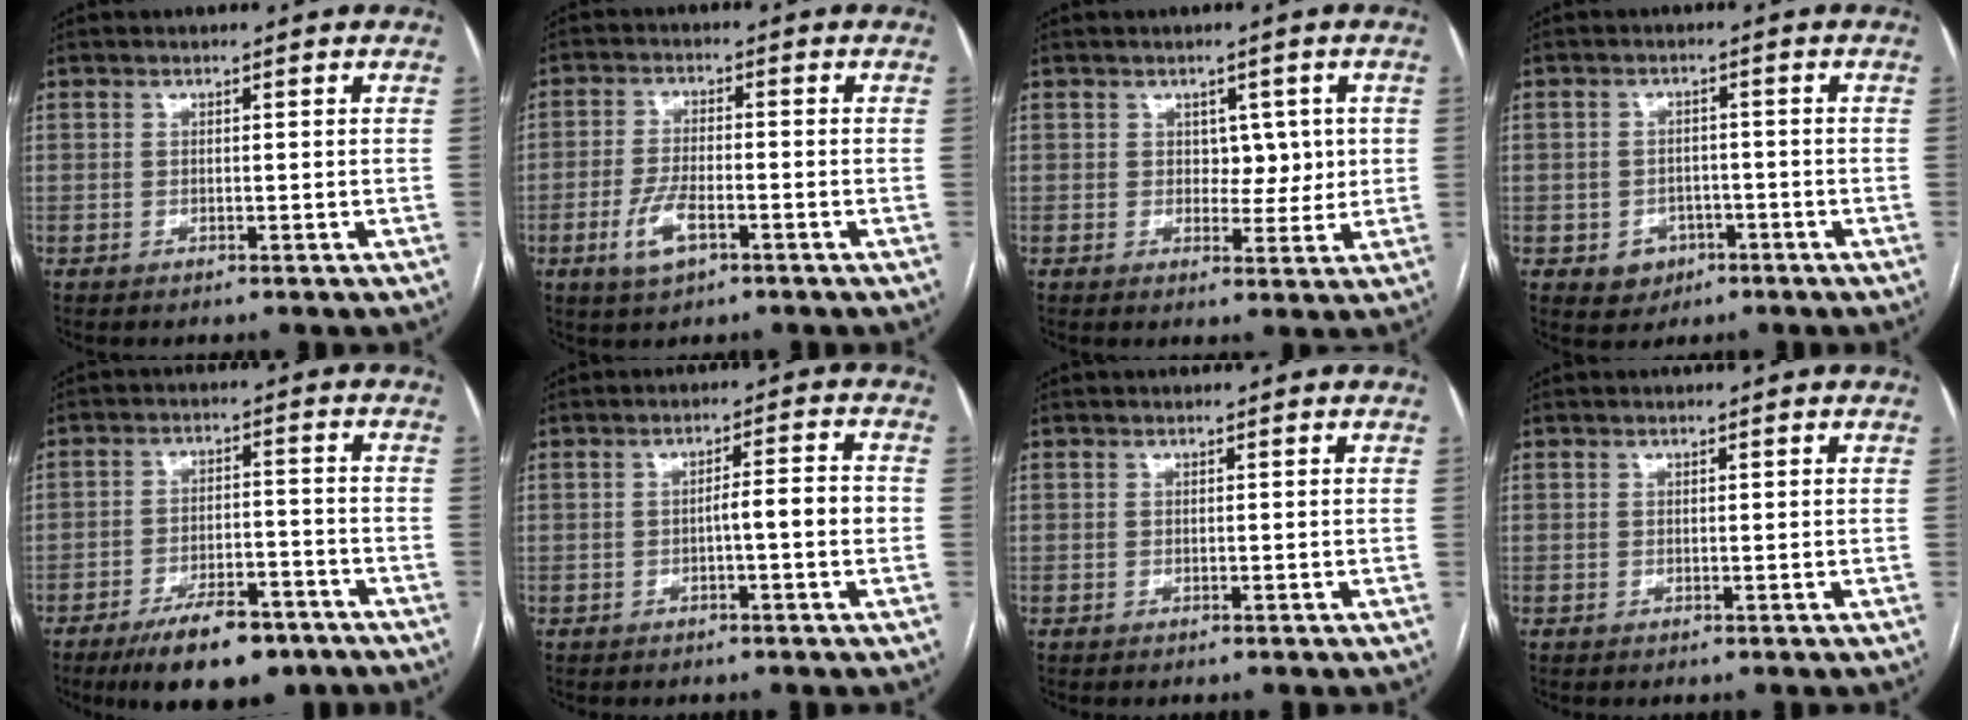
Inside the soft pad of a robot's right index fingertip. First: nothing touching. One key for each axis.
{"total": 5.7, "fx": -2.6, "fy": 2.1, "fz": 4.6, "tx": -0.095, "ty": -0.004, "tz": -0.045}
{"total": 4.0, "fx": 0.8, "fy": 2.8, "fz": 2.8, "tx": -0.026, "ty": 0.005, "tz": 0.016}
{"total": 4.3, "fx": -1.8, "fy": 3.8, "fz": 1.2, "tx": -0.007, "ty": 0.009, "tz": -0.017}
{"total": 11.2, "fx": -7.9, "fy": 4.0, "fz": 6.7, "tx": -0.104, "ty": -0.001, "tz": -0.126}
{"total": 4.3, "fx": -0.9, "fy": 0.3, "fz": 4.1, "tx": -0.059, "ty": 0.013, "tz": -0.014}
{"total": 0.0}
{"total": 0.0}